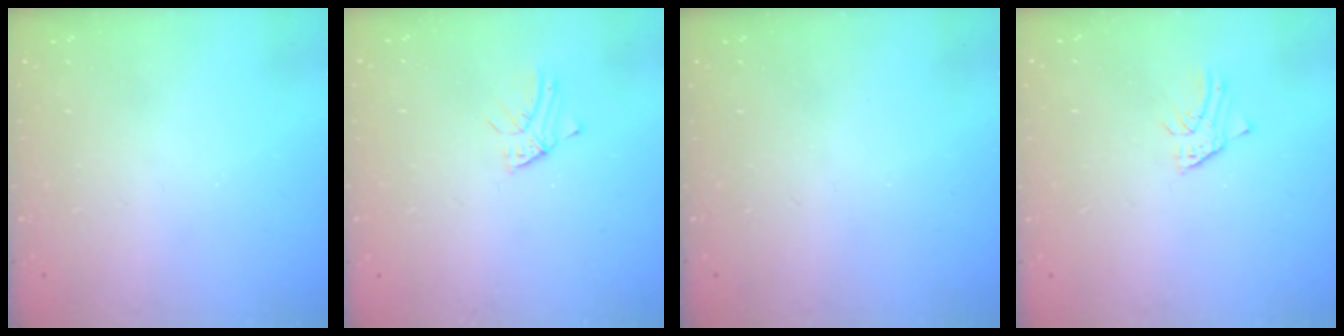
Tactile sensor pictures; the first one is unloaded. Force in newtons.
{"total": 2.1, "press": 2.1, "slide": 0.2}
{"total": 0.0}
{"total": 1.5, "press": 1.5, "slide": 0.1}